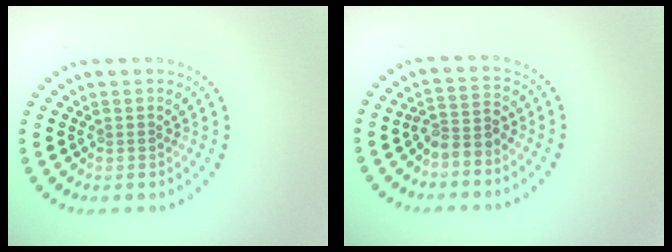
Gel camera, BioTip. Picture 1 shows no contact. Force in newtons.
{"total": 2.4, "press": 1.9, "slide": 1.5}